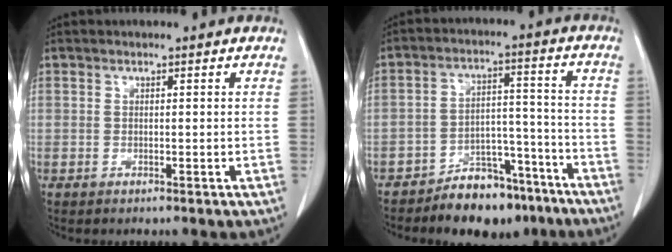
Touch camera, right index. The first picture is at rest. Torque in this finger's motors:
{"motor_torque": [-0.06, -0.15, -0.05, -0.11]}